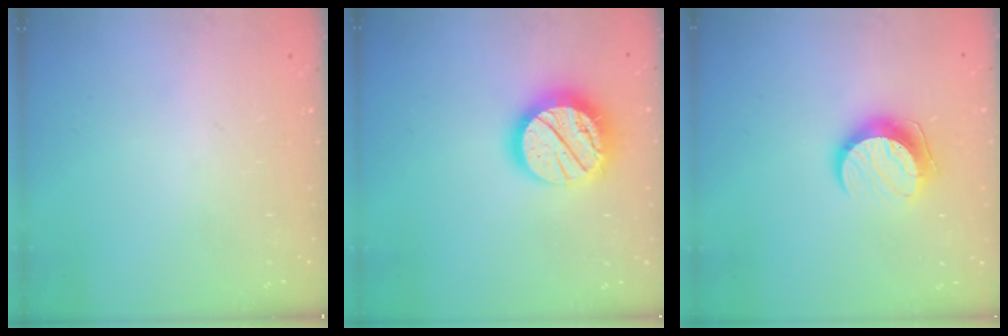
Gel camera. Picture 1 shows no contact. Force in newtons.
{"total": 19.1, "press": 19.0, "slide": 1.6}
{"total": 10.0, "press": 9.9, "slide": 1.2}